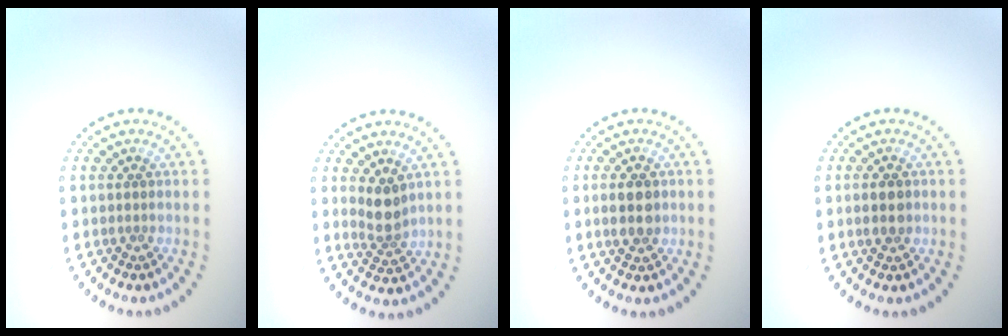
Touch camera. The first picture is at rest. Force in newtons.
{"total": 2.4, "press": 2.0, "slide": 1.4}
{"total": 2.5, "press": 2.4, "slide": 0.2}
{"total": 2.4, "press": 2.4, "slide": 0.1}